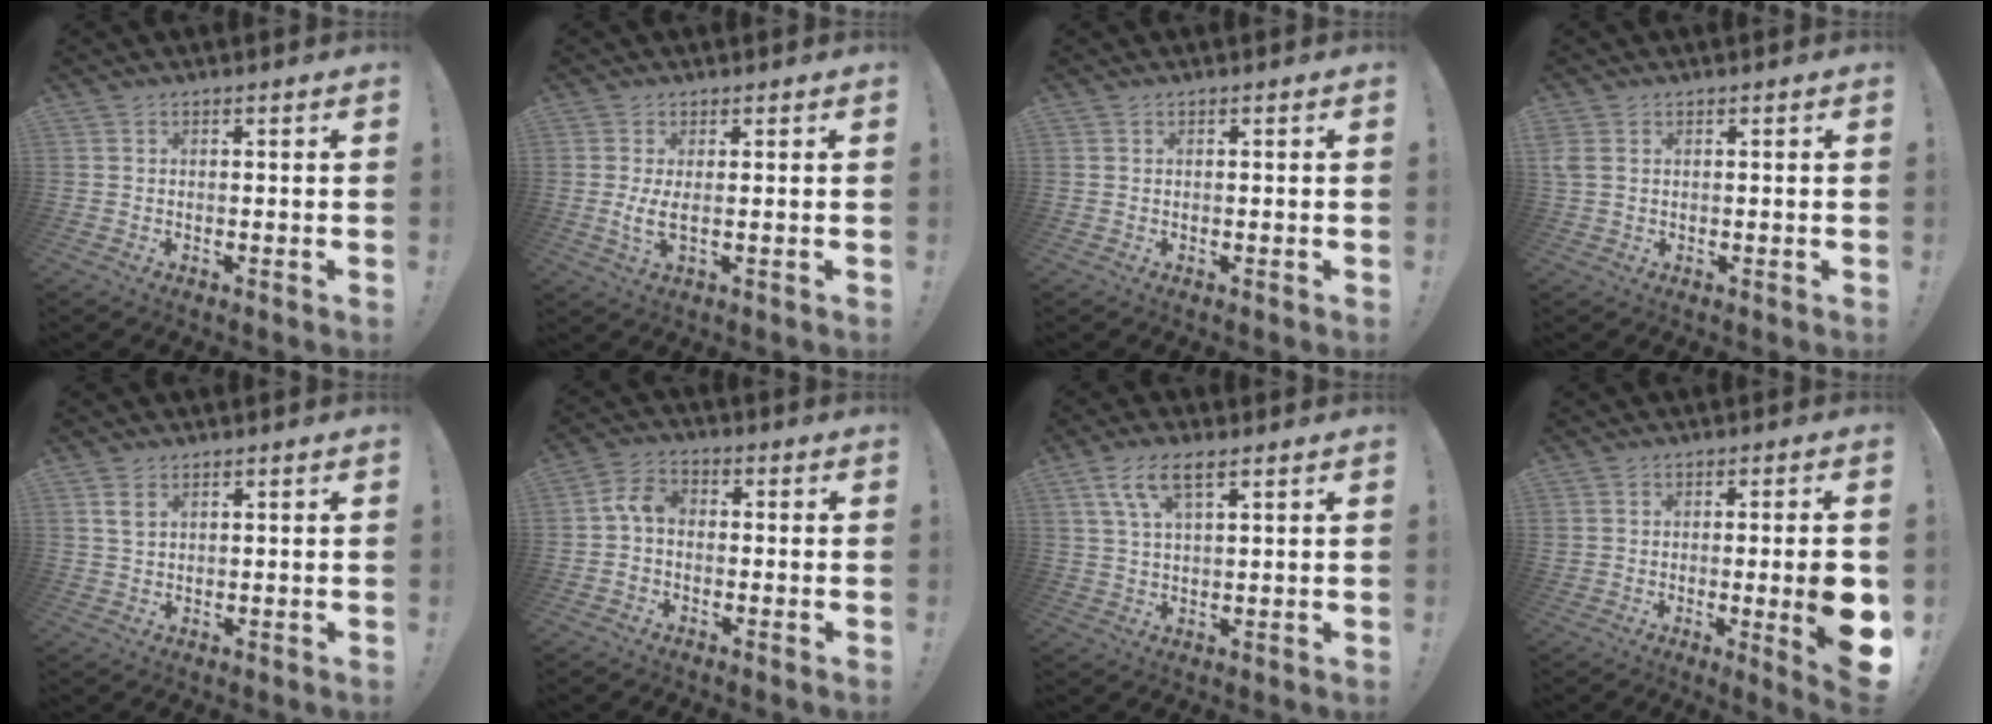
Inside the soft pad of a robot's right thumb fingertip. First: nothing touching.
{"total": 4.2, "force": [0.4, 0.9, 4.1], "torque": [-0.070, -0.014, 0.008]}
{"total": 0.0}
{"total": 2.7, "force": [0.9, 1.8, 1.8], "torque": [-0.043, 0.008, 0.021]}
{"total": 3.3, "force": [1.7, 2.0, 2.0], "torque": [-0.026, -0.005, 0.030]}
{"total": 6.4, "force": [-0.5, 4.3, 4.8], "torque": [-0.101, 0.019, -0.008]}
{"total": 7.9, "force": [4.2, 3.0, 6.0], "torque": [-0.119, 0.003, 0.080]}
{"total": 8.7, "force": [-1.3, 1.0, 8.6], "torque": [-0.120, -0.008, -0.020]}